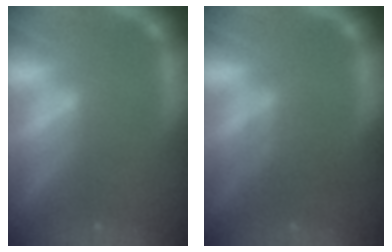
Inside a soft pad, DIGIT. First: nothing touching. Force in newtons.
{"total": 2.5}